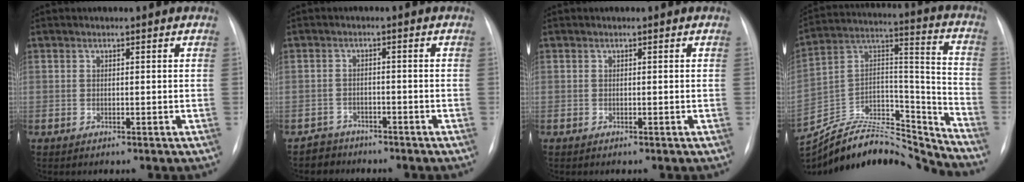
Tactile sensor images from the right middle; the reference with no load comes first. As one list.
[{"total": 3.3, "force": [-2.6, 1.7, -0.9], "torque": [0.013, 0.005, -0.047]}, {"total": 0.0}, {"total": 22.1, "force": [-21.4, 2.9, 4.7], "torque": [-0.114, 0.044, -0.356]}]